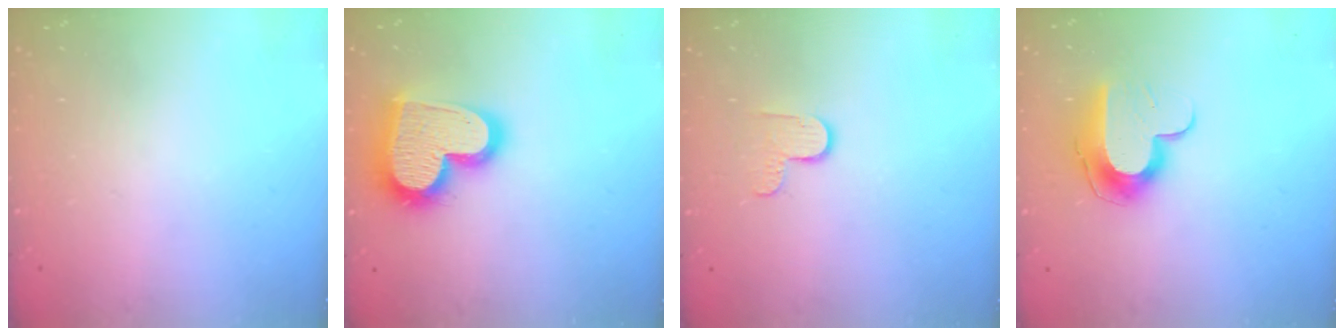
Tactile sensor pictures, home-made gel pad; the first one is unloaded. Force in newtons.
{"total": 21.5, "press": 21.4, "slide": 1.5}
{"total": 6.0, "press": 6.0, "slide": 0.4}
{"total": 10.0, "press": 9.9, "slide": 1.1}